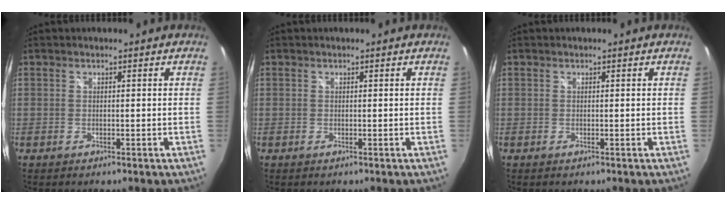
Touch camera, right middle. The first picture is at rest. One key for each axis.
{"total": 0.0}
{"total": 0.0}